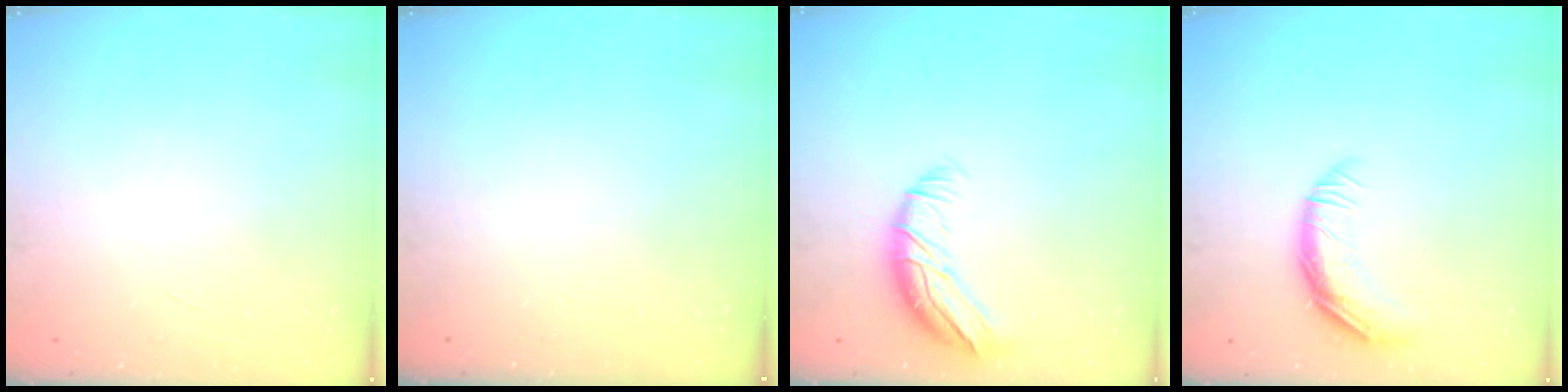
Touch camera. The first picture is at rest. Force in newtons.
{"total": 0.0}
{"total": 10.9, "press": 10.8, "slide": 1.3}
{"total": 11.5, "press": 11.3, "slide": 1.8}